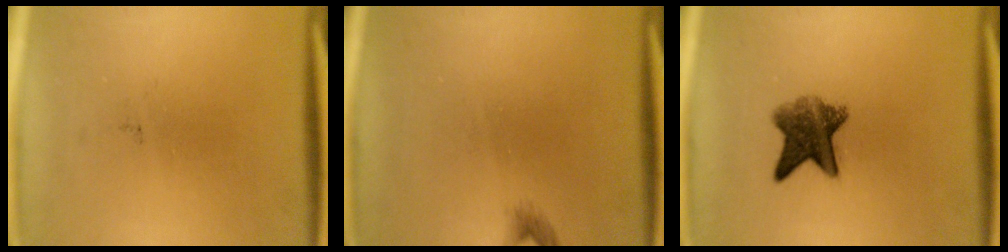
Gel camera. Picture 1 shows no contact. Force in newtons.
{"total": 0.9}
{"total": 7.0}